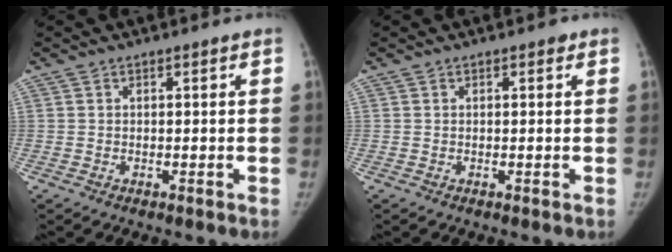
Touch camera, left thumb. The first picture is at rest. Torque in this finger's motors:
{"motor_torque": [0.30, -0.28, 0.58, -0.41, 0.04]}